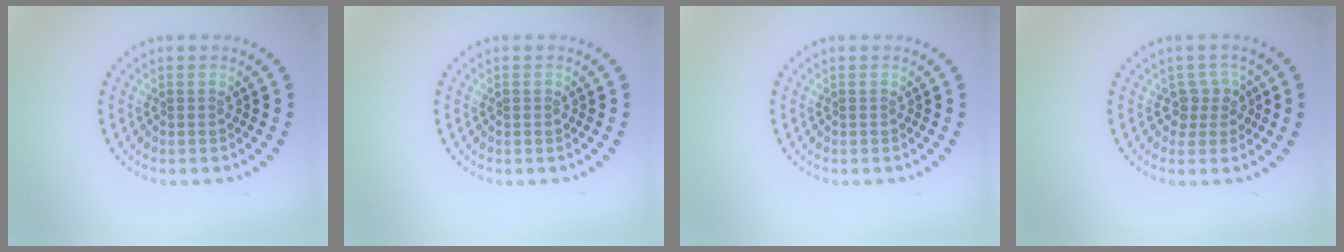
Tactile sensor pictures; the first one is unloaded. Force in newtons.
{"total": 0.6, "press": 0.6, "slide": 0.1}
{"total": 0.0}
{"total": 1.9, "press": 1.5, "slide": 1.0}